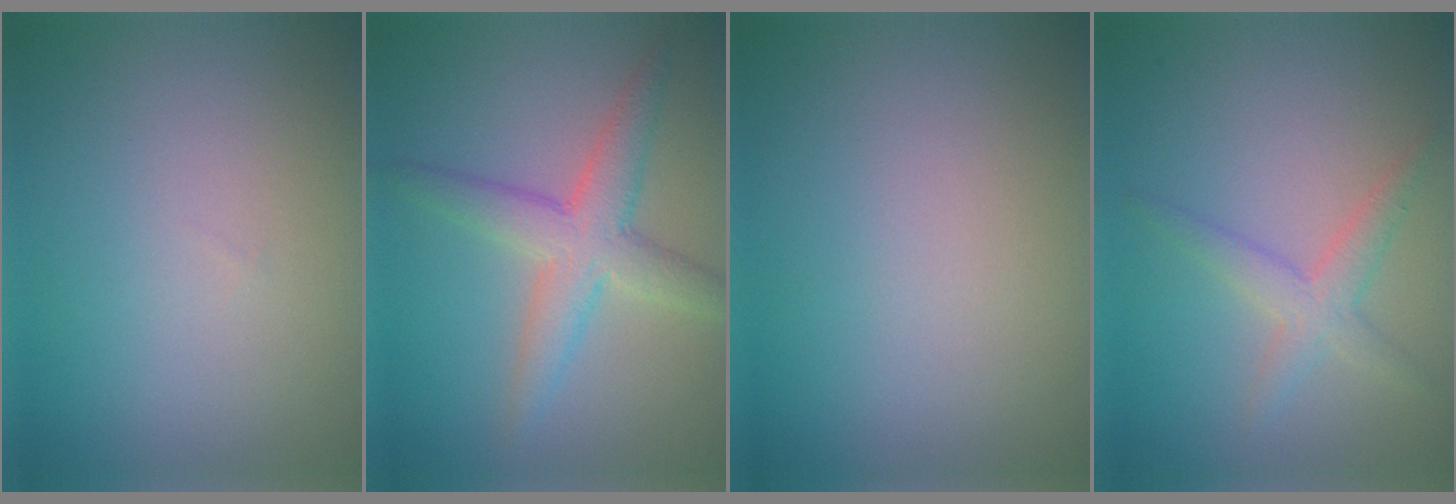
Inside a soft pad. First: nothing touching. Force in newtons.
{"total": 4.4, "press": 4.4, "slide": 0.2}
{"total": 0.0}
{"total": 2.4, "press": 2.4, "slide": 0.1}